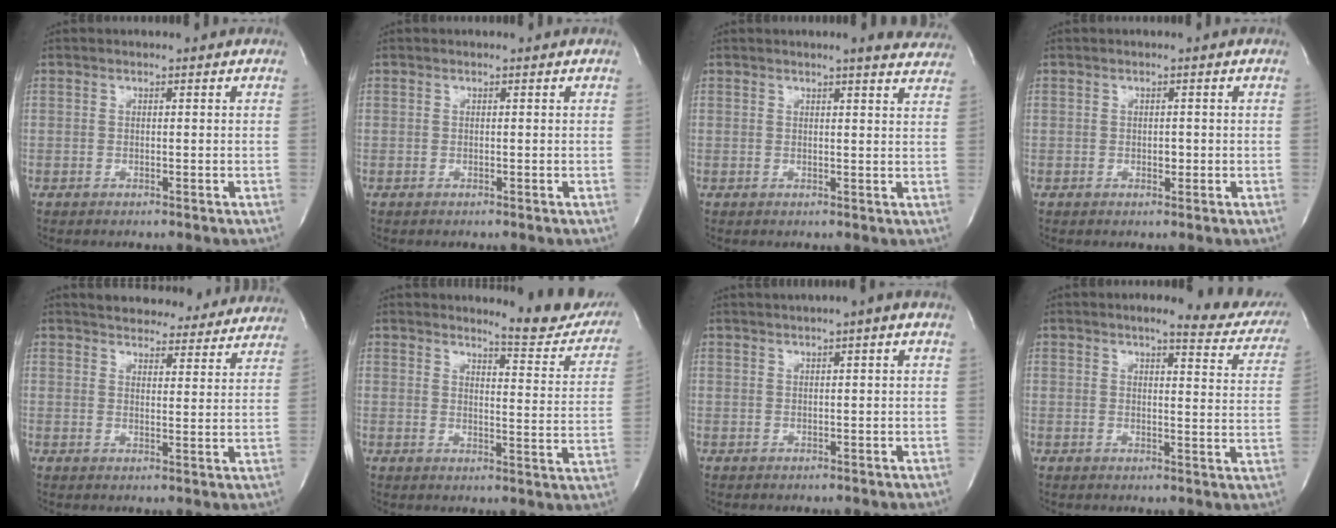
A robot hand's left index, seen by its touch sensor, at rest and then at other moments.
{"total": 0.0}
{"total": 8.3, "force": [7.7, 0.7, 3.1], "torque": [-0.027, -0.015, 0.063]}
{"total": 1.0, "force": [-0.2, 0.6, 0.7], "torque": [-0.009, 0.001, -0.001]}
{"total": 17.7, "force": [16.6, 4.6, 4.4], "torque": [-0.050, 0.004, 0.198]}
{"total": 11.5, "force": [10.9, 1.7, 3.3], "torque": [-0.024, -0.055, 0.110]}
{"total": 2.7, "force": [1.5, -0.2, 2.3], "torque": [-0.042, 0.012, 0.027]}
{"total": 11.1, "force": [9.9, 2.2, 4.5], "torque": [-0.030, -0.023, 0.089]}